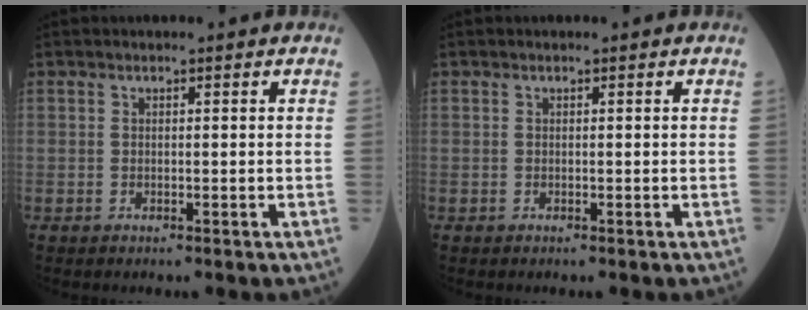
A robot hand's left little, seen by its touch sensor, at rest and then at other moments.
{"total": 0.0}